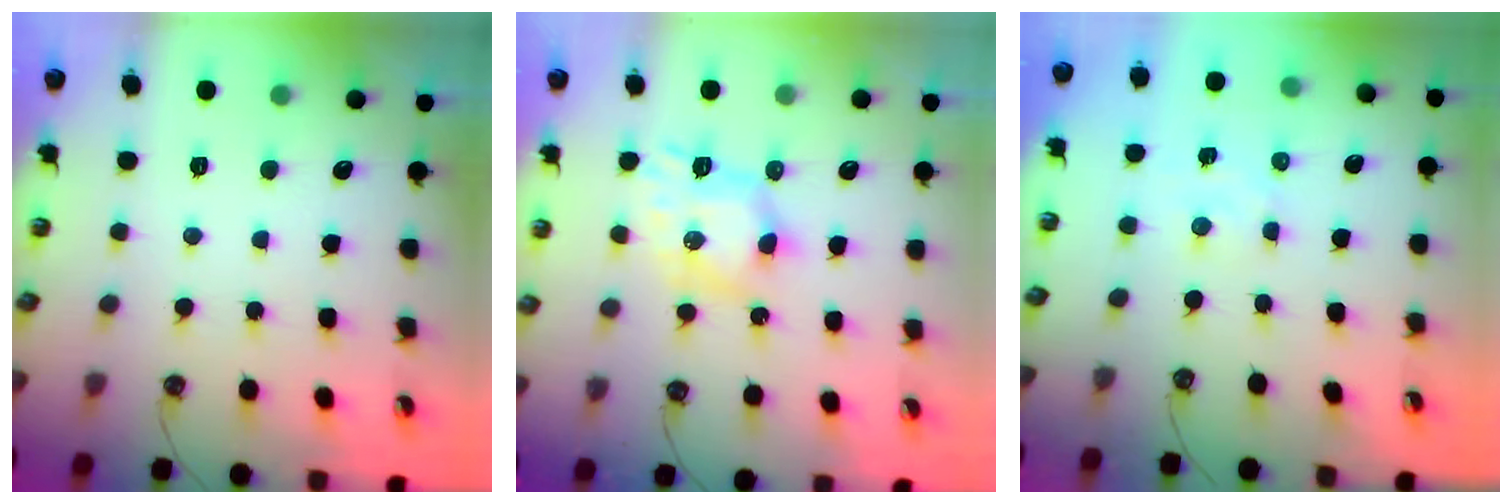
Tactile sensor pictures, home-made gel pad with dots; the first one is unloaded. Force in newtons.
{"total": 7.6, "press": 7.6, "slide": 0.6}
{"total": 1.7, "press": 1.6, "slide": 0.3}